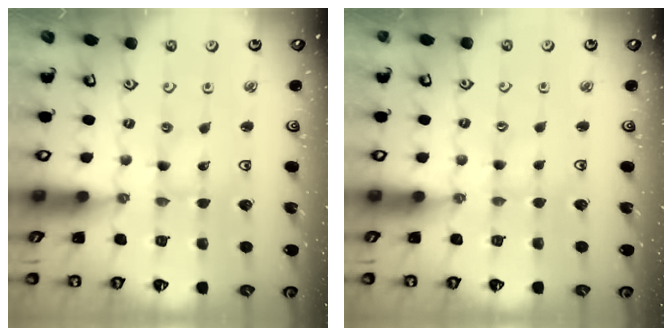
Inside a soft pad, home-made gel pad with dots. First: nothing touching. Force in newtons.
{"total": 0.5, "press": 0.5, "slide": 0.1}